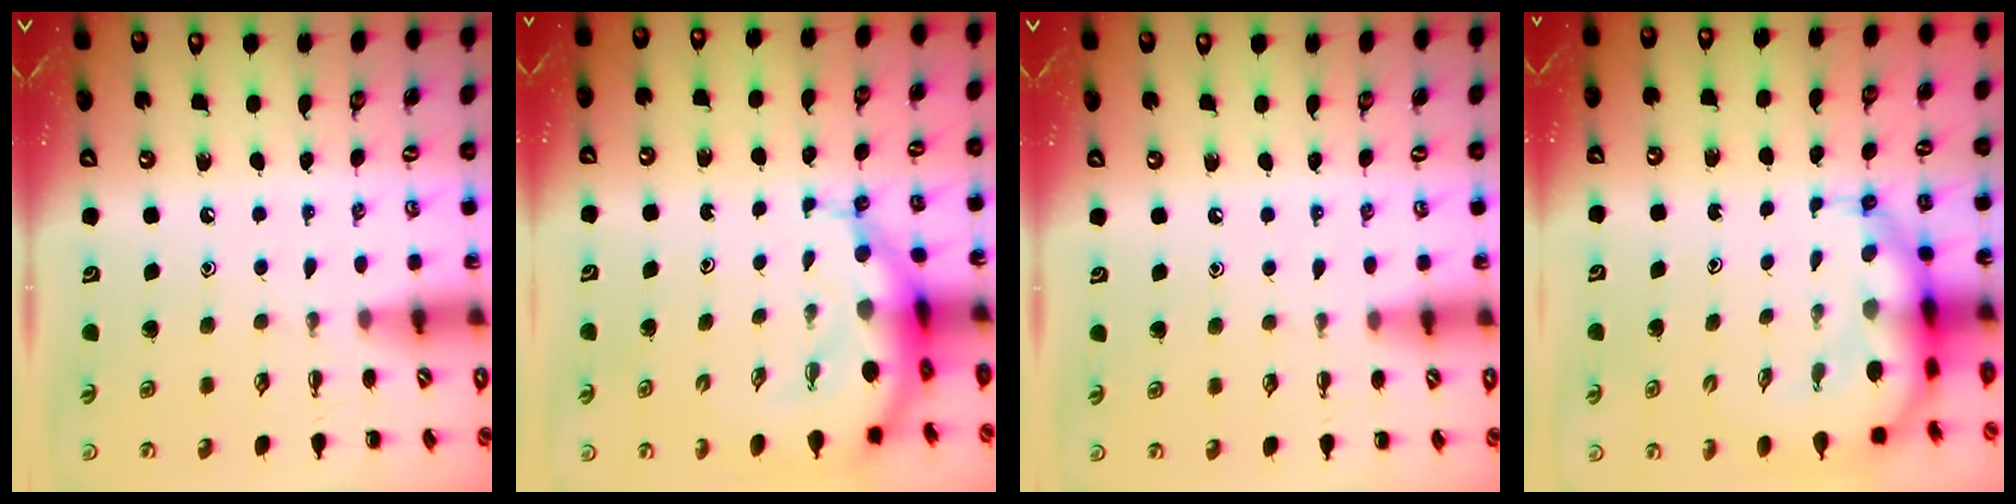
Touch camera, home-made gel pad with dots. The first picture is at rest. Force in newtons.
{"total": 7.4, "press": 7.1, "slide": 2.1}
{"total": 6.0, "press": 5.7, "slide": 2.1}
{"total": 8.8, "press": 8.5, "slide": 2.2}